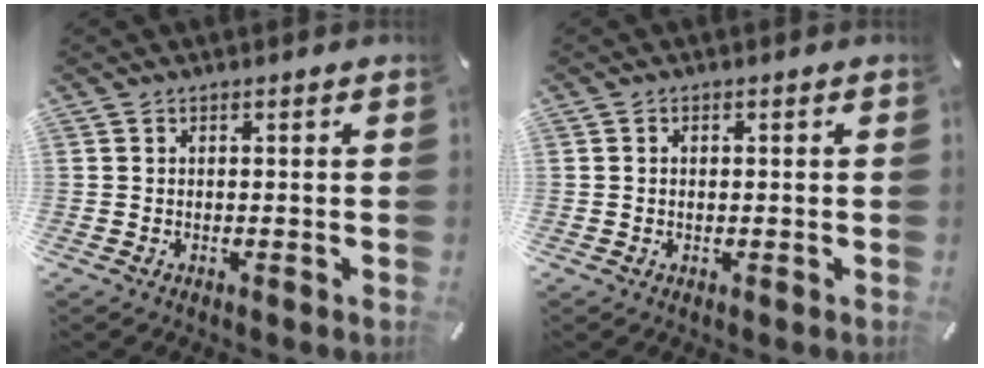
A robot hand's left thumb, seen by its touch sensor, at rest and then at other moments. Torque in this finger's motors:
{"motor_torque": [-0.22, -0.26, -0.09, -0.04, -0.09]}